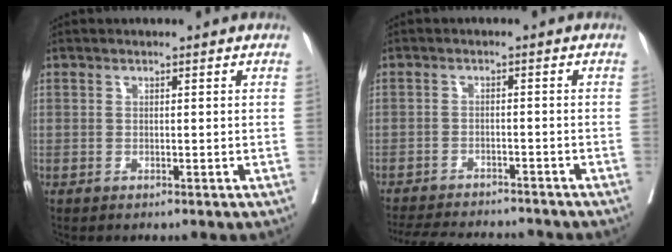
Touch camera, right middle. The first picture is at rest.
{"total": 12.8, "force": [-11.8, 2.6, 4.2], "torque": [-0.085, -0.006, -0.160]}